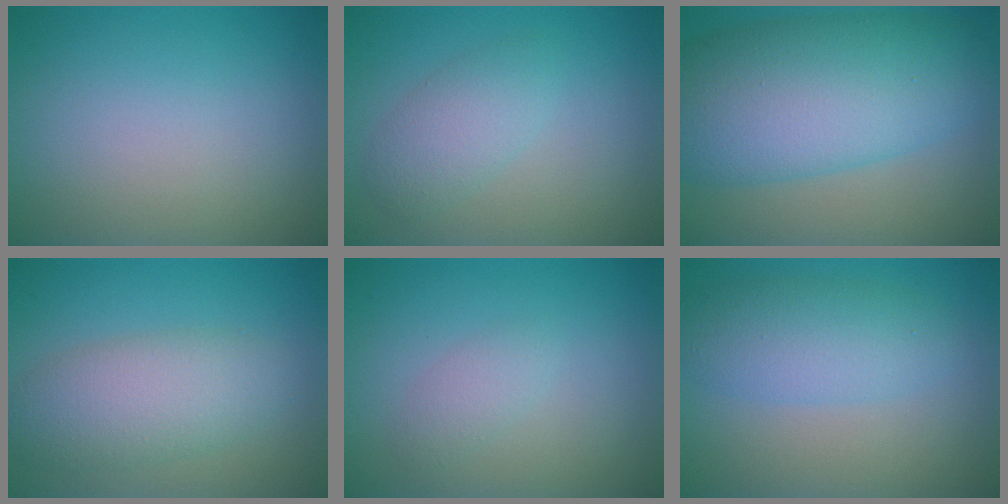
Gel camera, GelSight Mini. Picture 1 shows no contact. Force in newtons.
{"total": 2.7, "press": 2.7, "slide": 0.1}
{"total": 11.6, "press": 11.6, "slide": 0.2}
{"total": 5.0, "press": 5.0, "slide": 0.1}
{"total": 1.3, "press": 1.3, "slide": 0.1}
{"total": 4.4, "press": 4.3, "slide": 0.4}